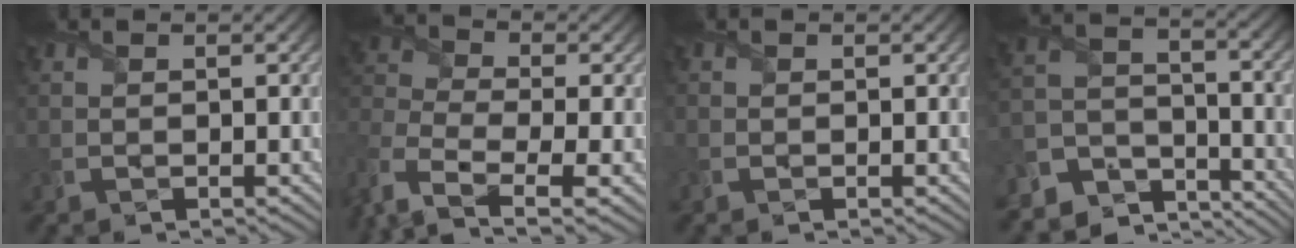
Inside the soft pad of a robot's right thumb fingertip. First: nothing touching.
{"total": 9.2, "force": [-5.1, 4.6, 6.2], "torque": [-0.173, -0.019, -0.107]}
{"total": 0.6, "force": [-0.1, 0.5, 0.0], "torque": [0.001, -0.002, -0.006]}
{"total": 9.0, "force": [-7.6, 4.2, 2.6], "torque": [-0.061, -0.013, -0.150]}